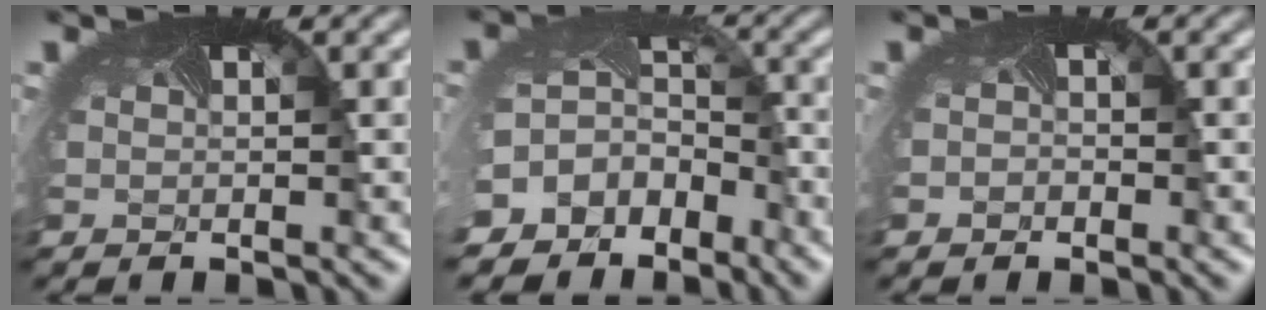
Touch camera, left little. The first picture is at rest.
{"total": 10.6, "force": [-6.9, 7.7, 2.2], "torque": [-0.075, -0.038, -0.081]}
{"total": 0.8, "force": [-0.4, 0.6, -0.3], "torque": [-0.004, -0.006, -0.009]}